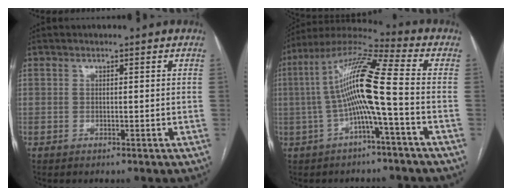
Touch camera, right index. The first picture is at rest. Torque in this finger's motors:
{"motor_torque": [2.14, 0.00, 0.53, 0.14]}